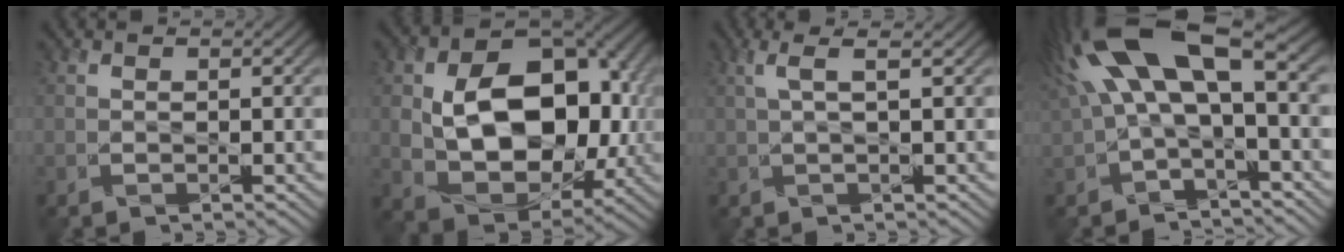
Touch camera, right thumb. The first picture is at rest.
{"total": 15.4, "force": [0.1, 10.9, 10.9], "torque": [-0.173, -0.012, 0.020]}
{"total": 2.7, "force": [0.8, 0.3, 2.5], "torque": [-0.048, 0.012, 0.014]}
{"total": 15.4, "force": [3.9, 6.5, 13.5], "torque": [-0.284, 0.018, 0.071]}